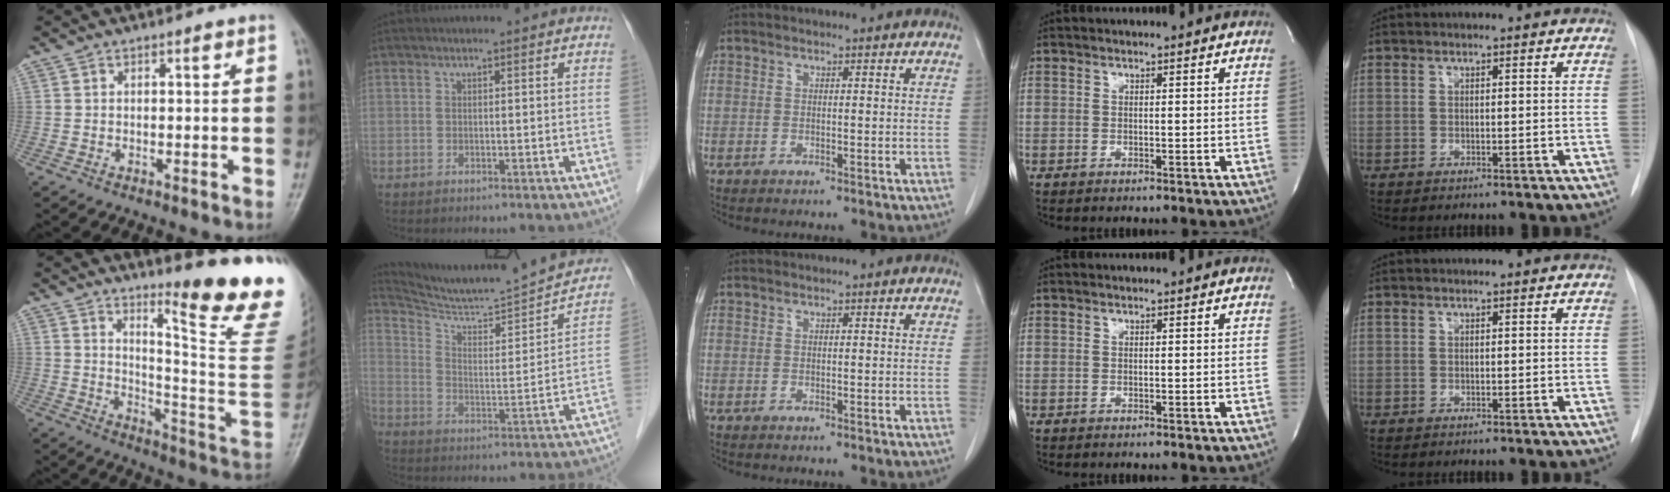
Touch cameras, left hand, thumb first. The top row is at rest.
{"thumb": {"total": 19.9, "force": [12.8, 1.9, 15.1], "torque": [-0.175, -0.120, 0.184]}, "index": {"total": 19.4, "force": [18.4, 0.1, 5.9], "torque": [-0.102, -0.046, 0.266]}}